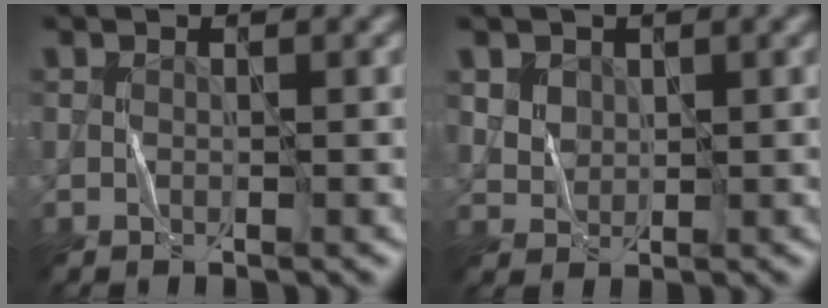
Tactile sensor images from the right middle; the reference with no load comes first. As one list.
[{"total": 3.1, "force": [1.6, 2.2, 1.3], "torque": [-0.044, 0.000, 0.045]}]